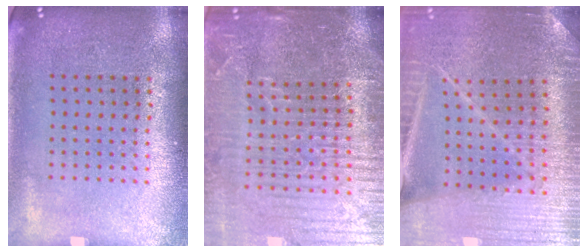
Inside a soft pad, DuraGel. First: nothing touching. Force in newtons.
{"total": 5.5, "press": 5.0, "slide": 2.3}
{"total": 3.1, "press": 3.1, "slide": 0.3}